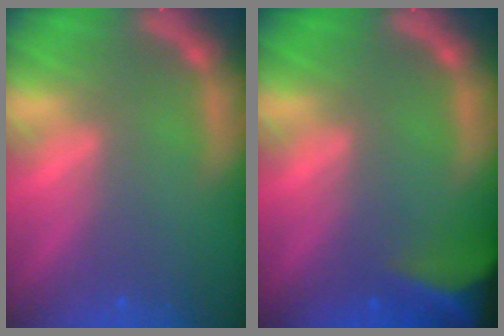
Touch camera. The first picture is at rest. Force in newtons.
{"total": 8.9}